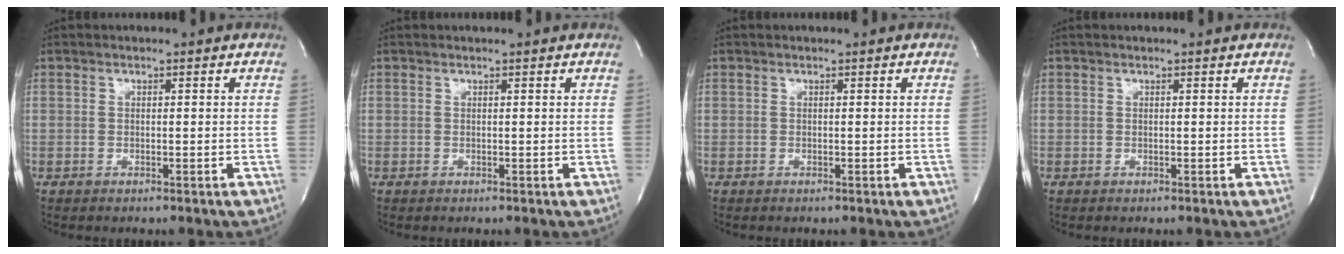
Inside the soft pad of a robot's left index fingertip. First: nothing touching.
{"total": 0.6, "force": [0.6, 0.0, 0.1], "torque": [-0.001, 0.003, 0.006]}
{"total": 0.0}
{"total": 0.0}